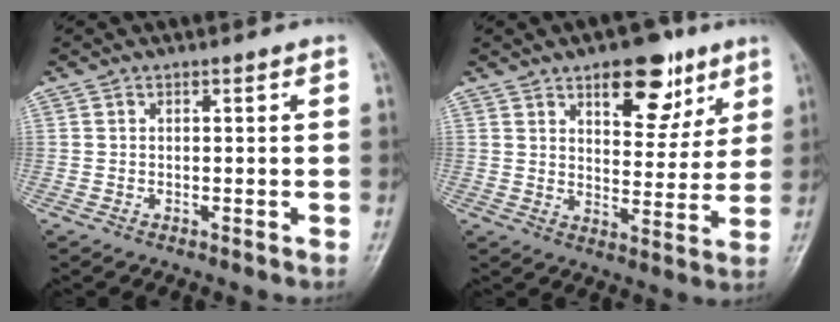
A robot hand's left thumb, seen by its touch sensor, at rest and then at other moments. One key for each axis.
{"total": 12.4, "fx": 7.1, "fy": 6.3, "fz": 8.0, "tx": -0.069, "ty": -0.035, "tz": 0.102}